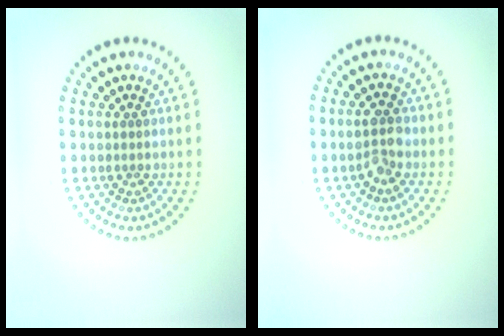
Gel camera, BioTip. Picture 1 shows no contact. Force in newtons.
{"total": 2.5, "press": 2.5, "slide": 0.4}